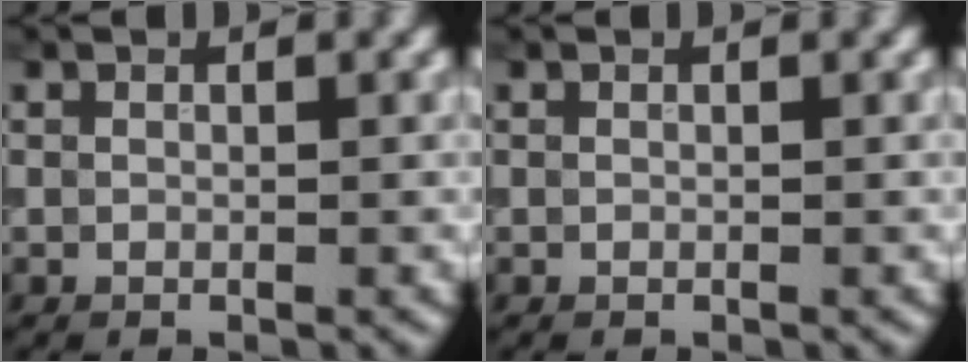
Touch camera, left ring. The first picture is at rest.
{"total": 0.0}